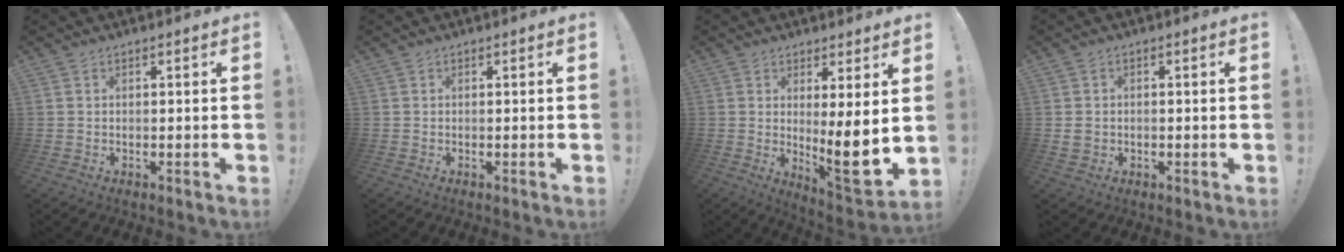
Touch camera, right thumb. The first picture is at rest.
{"total": 0.0}
{"total": 10.7, "force": [1.2, 1.7, 10.5], "torque": [-0.132, -0.042, 0.024]}
{"total": 2.3, "force": [-0.4, 2.0, 1.0], "torque": [-0.017, 0.008, -0.006]}